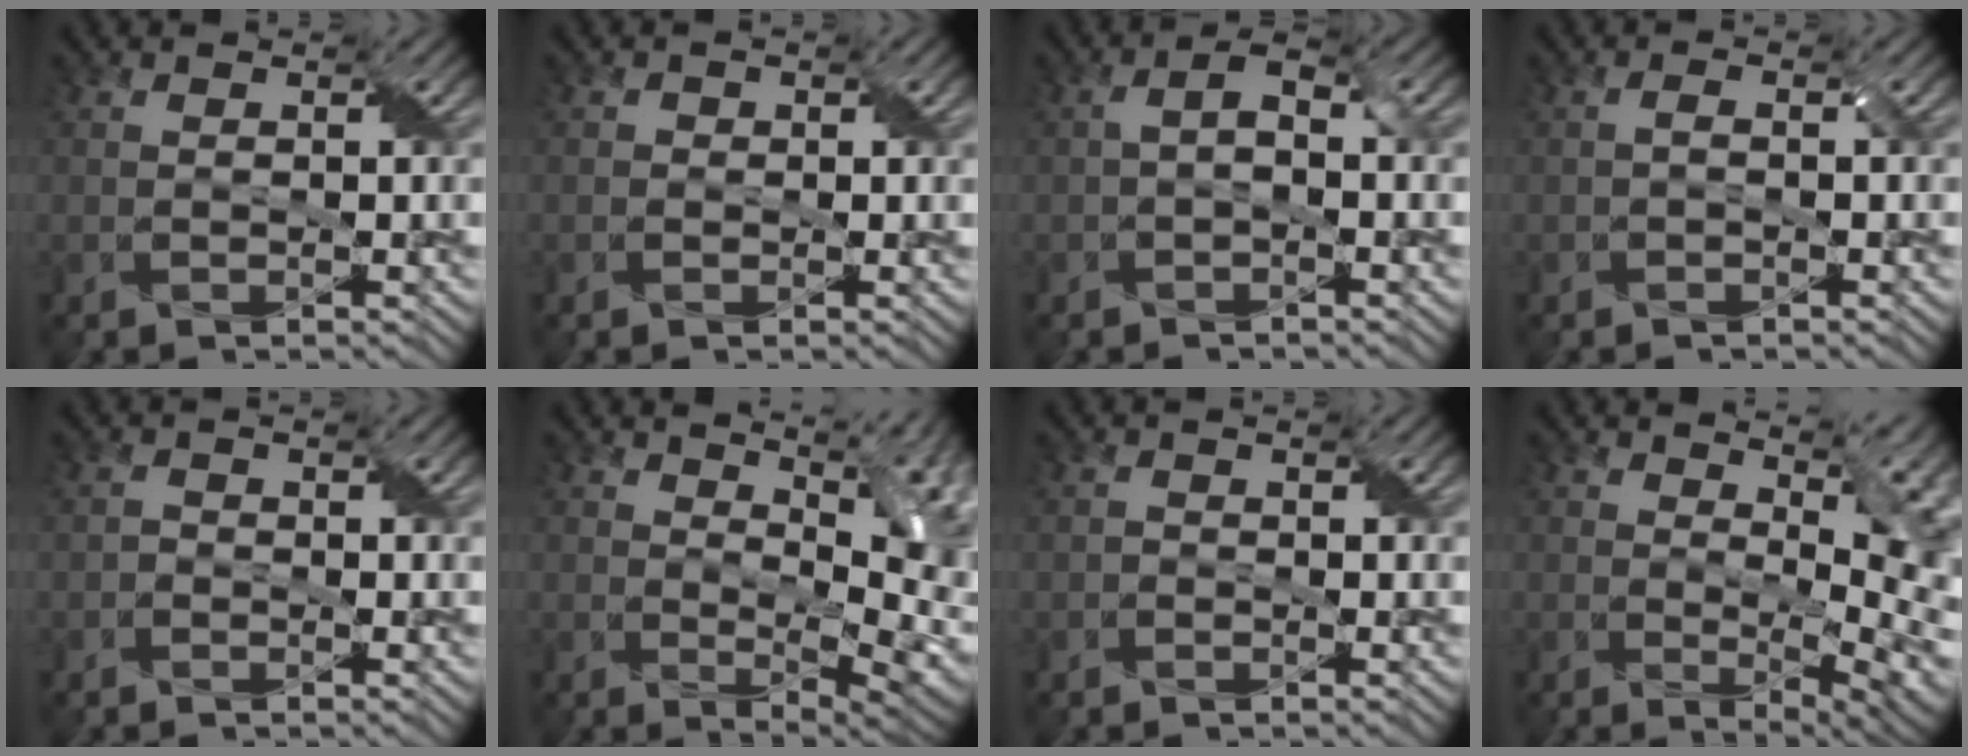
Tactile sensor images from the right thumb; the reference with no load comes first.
{"total": 0.6, "force": [0.0, 0.6, 0.0], "torque": [0.001, -0.002, -0.003]}
{"total": 2.8, "force": [-0.3, 1.3, 2.4], "torque": [-0.051, 0.006, -0.008]}
{"total": 0.9, "force": [-0.2, 0.3, 0.8], "torque": [-0.021, 0.004, -0.003]}
{"total": 0.9, "force": [-0.5, 0.6, 0.2], "torque": [-0.006, 0.003, -0.012]}
{"total": 9.6, "force": [3.0, 4.6, 7.9], "torque": [-0.098, -0.004, 0.054]}
{"total": 0.6, "force": [-0.4, 0.4, 0.2], "torque": [-0.004, 0.002, -0.007]}
{"total": 8.7, "force": [2.6, 3.6, 7.5], "torque": [-0.110, -0.014, 0.048]}